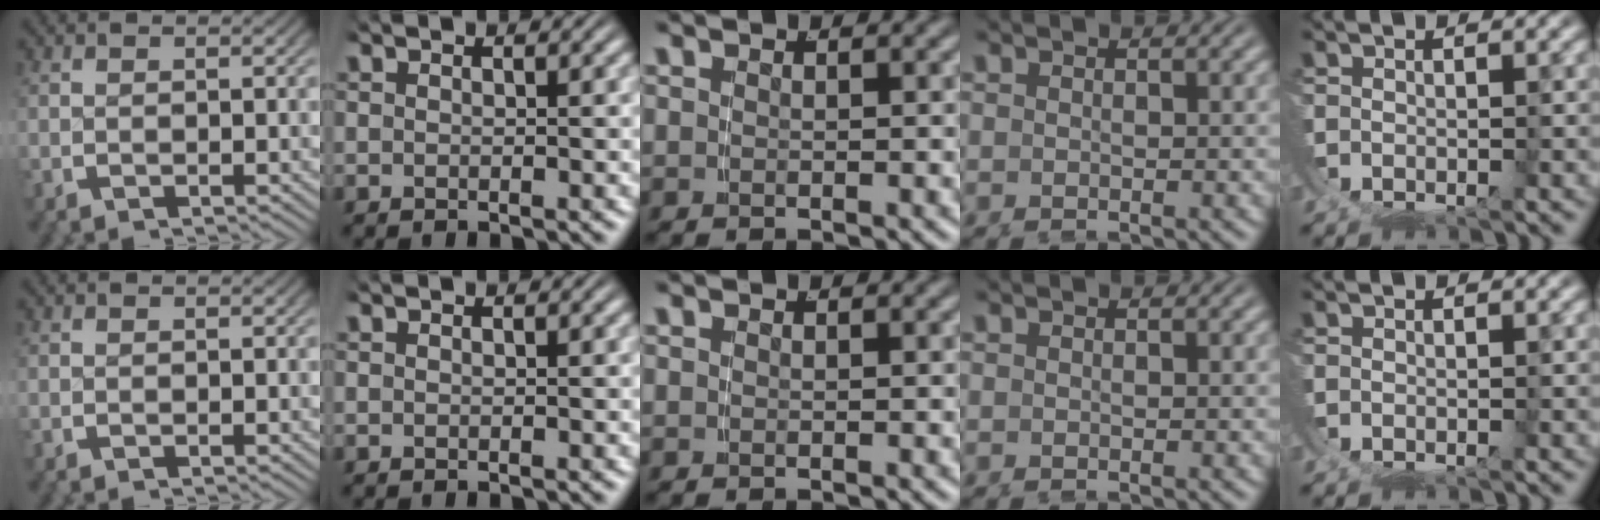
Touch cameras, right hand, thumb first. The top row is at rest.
{}